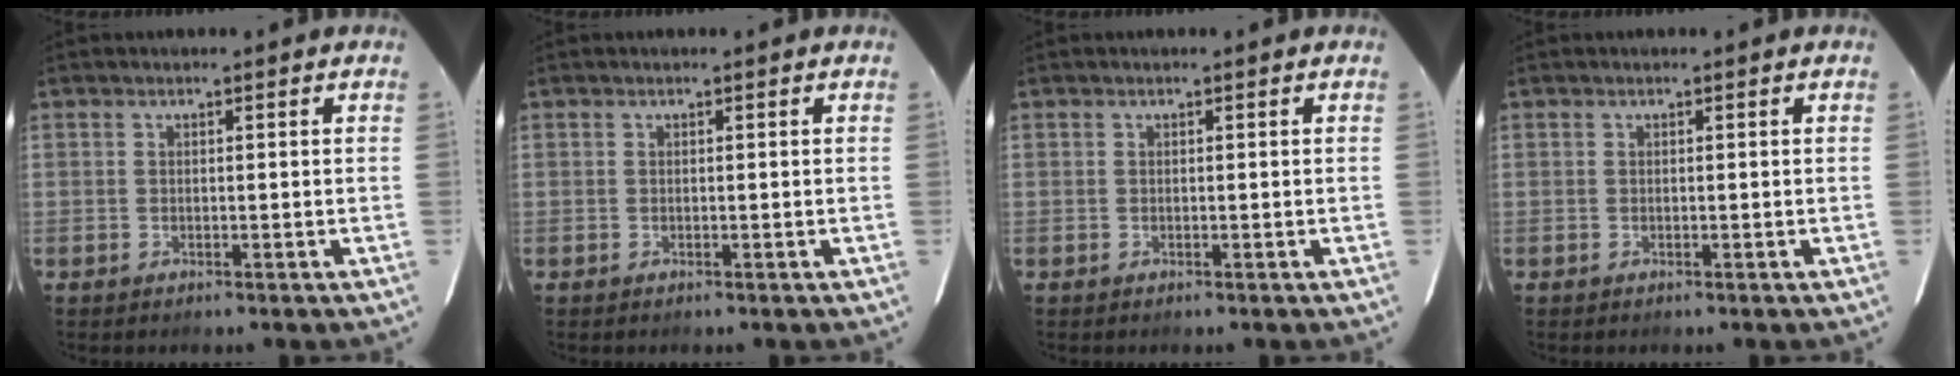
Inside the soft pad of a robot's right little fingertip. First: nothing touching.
{"total": 0.0}
{"total": 0.0}
{"total": 0.0}